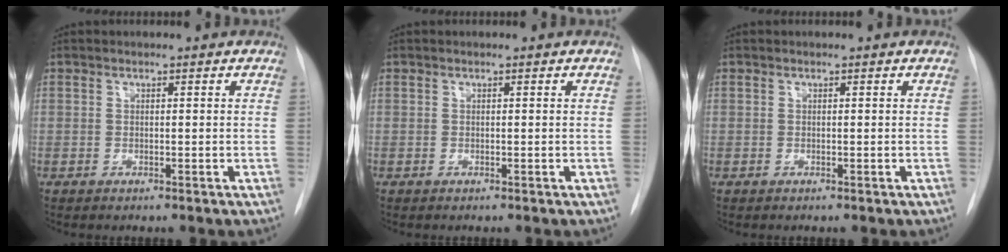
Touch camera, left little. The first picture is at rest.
{"total": 0.0}
{"total": 0.0}